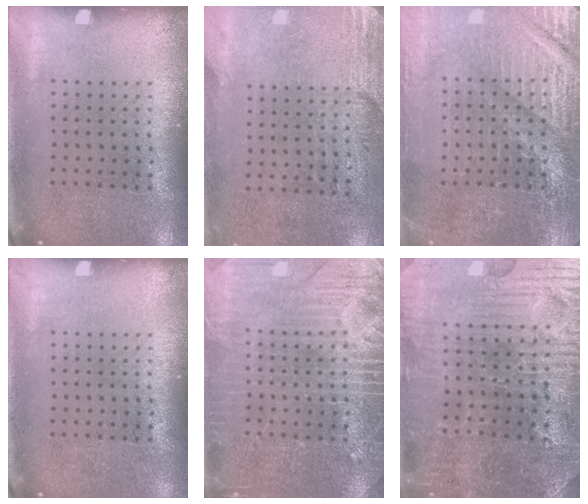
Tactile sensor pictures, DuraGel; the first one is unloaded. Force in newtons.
{"total": 2.8, "press": 2.4, "slide": 1.3}
{"total": 4.2, "press": 4.1, "slide": 1.2}
{"total": 0.0}
{"total": 5.2, "press": 5.1, "slide": 0.7}
{"total": 3.8, "press": 3.7, "slide": 0.5}